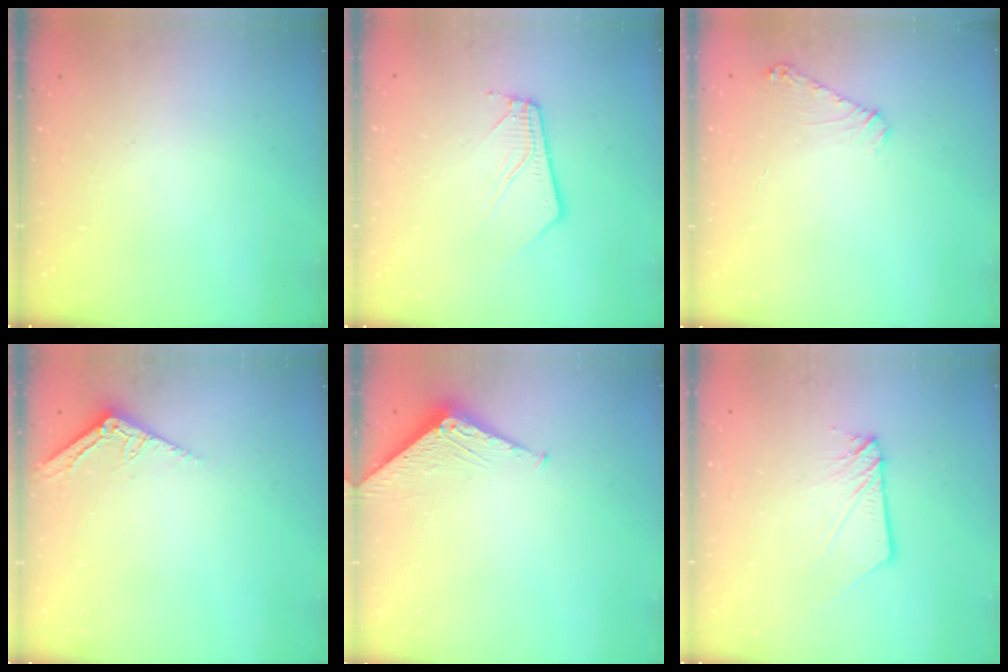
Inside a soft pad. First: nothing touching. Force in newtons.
{"total": 5.5, "press": 5.5, "slide": 0.4}
{"total": 6.4, "press": 6.4, "slide": 0.7}
{"total": 3.2, "press": 3.2, "slide": 0.3}
{"total": 4.1, "press": 4.1, "slide": 0.4}
{"total": 4.1, "press": 4.1, "slide": 0.4}